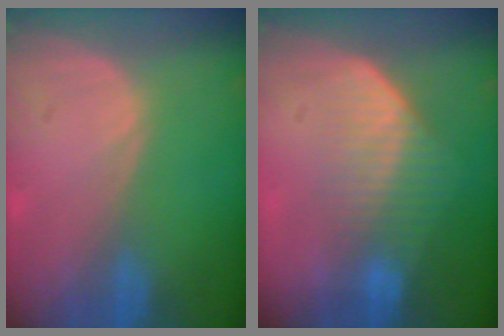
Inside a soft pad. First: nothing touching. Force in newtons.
{"total": 7.3, "press": 6.2, "slide": 3.7}